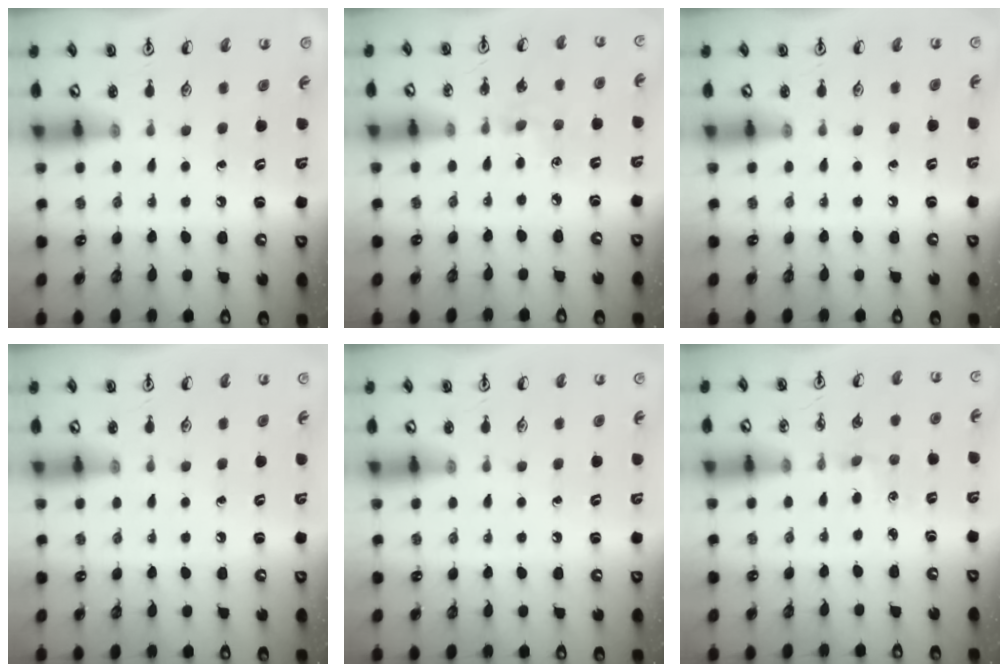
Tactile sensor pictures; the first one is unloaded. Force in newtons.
{"total": 5.2, "press": 5.2, "slide": 0.7}
{"total": 0.0}
{"total": 0.0}
{"total": 0.0}
{"total": 1.4, "press": 1.4, "slide": 0.3}